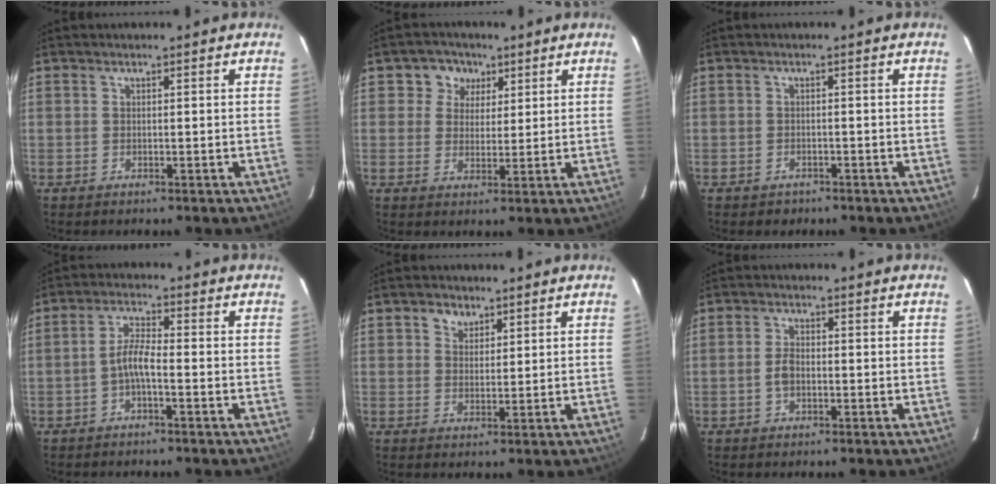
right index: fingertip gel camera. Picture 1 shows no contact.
{"total": 5.4, "force": [2.3, 4.9, 0.8], "torque": [0.000, 0.012, 0.034]}
{"total": 2.0, "force": [-1.3, 1.5, 0.2], "torque": [-0.009, 0.003, -0.015]}
{"total": 3.8, "force": [-1.7, 0.7, 3.3], "torque": [-0.072, 0.011, -0.036]}
{"total": 3.0, "force": [1.8, 2.3, 0.9], "torque": [-0.010, 0.009, 0.032]}
{"total": 2.0, "force": [-0.5, 1.3, 1.4], "torque": [-0.030, 0.004, -0.009]}